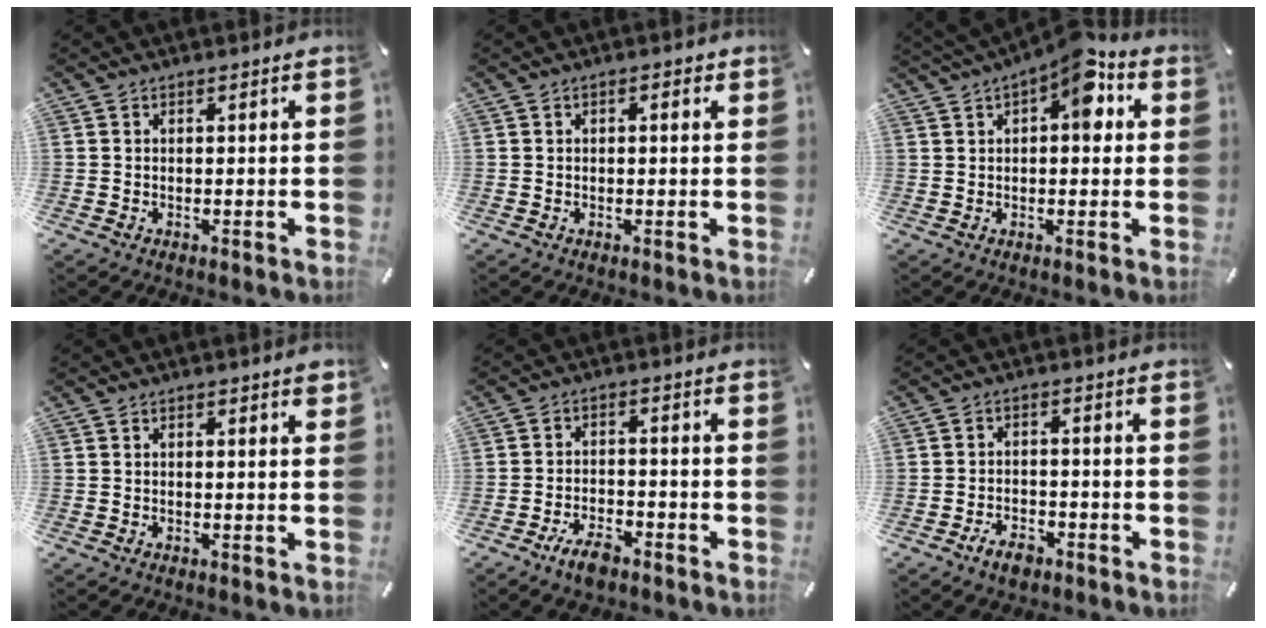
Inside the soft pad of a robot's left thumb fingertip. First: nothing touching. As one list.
[{"total": 1.4, "force": [0.2, 0.7, 1.2], "torque": [-0.022, 0.005, 0.001]}, {"total": 10.2, "force": [4.6, 4.9, 7.8], "torque": [-0.096, -0.020, 0.074]}, {"total": 0.8, "force": [0.6, 0.1, 0.5], "torque": [-0.002, -0.003, 0.008]}, {"total": 5.4, "force": [-4.0, 2.3, 2.8], "torque": [-0.052, 0.022, -0.074]}, {"total": 4.3, "force": [-3.1, 2.4, 1.8], "torque": [-0.041, 0.013, -0.060]}]